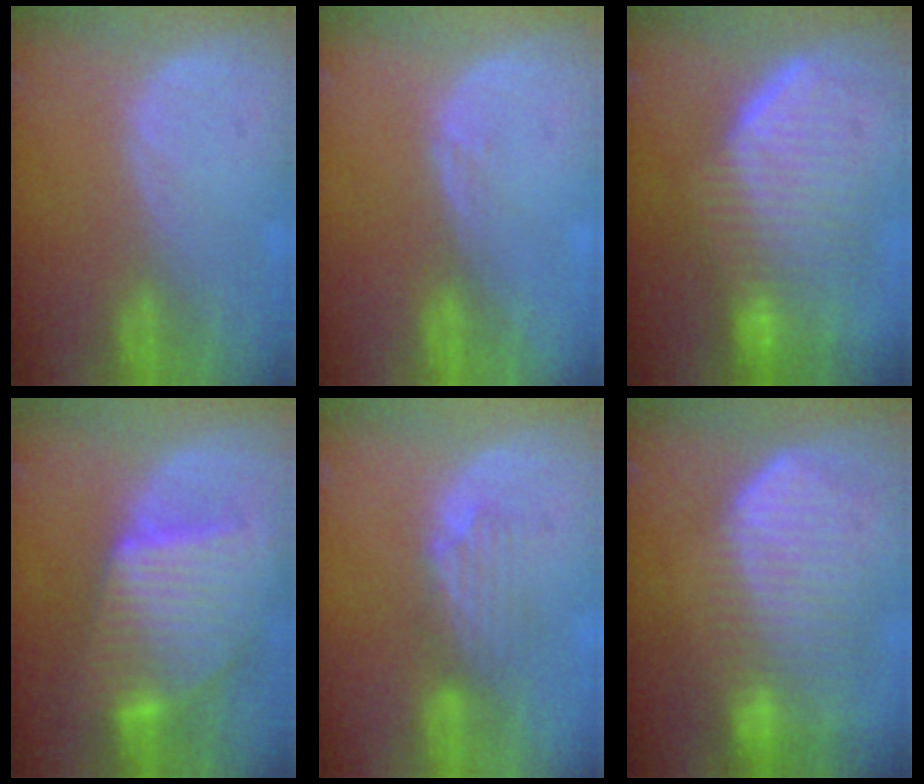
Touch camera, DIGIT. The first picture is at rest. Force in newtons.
{"total": 1.1, "press": 0.9, "slide": 0.7}
{"total": 9.3, "press": 9.0, "slide": 2.5}
{"total": 10.0, "press": 10.0, "slide": 0.7}
{"total": 4.2, "press": 3.7, "slide": 2.0}
{"total": 10.5, "press": 9.2, "slide": 5.1}